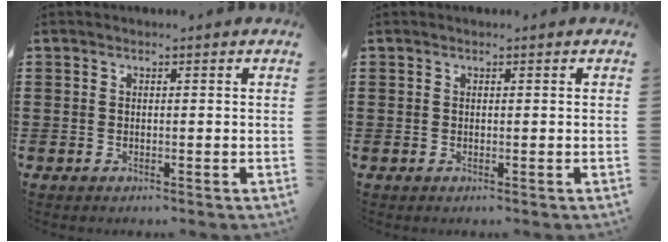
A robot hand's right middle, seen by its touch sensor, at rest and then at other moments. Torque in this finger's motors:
{"motor_torque": [-0.06, -0.02, -0.01, -0.02]}